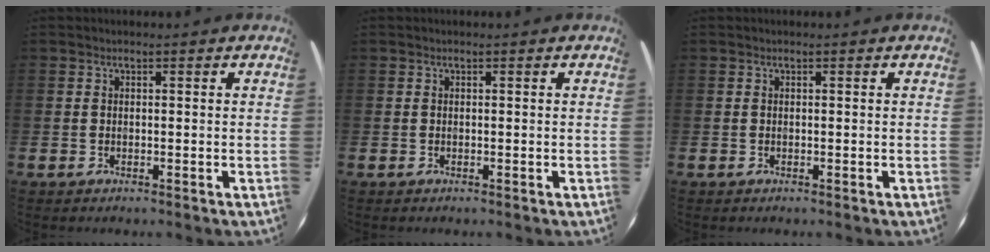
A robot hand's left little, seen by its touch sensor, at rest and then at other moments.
{"total": 0.0}
{"total": 0.0}